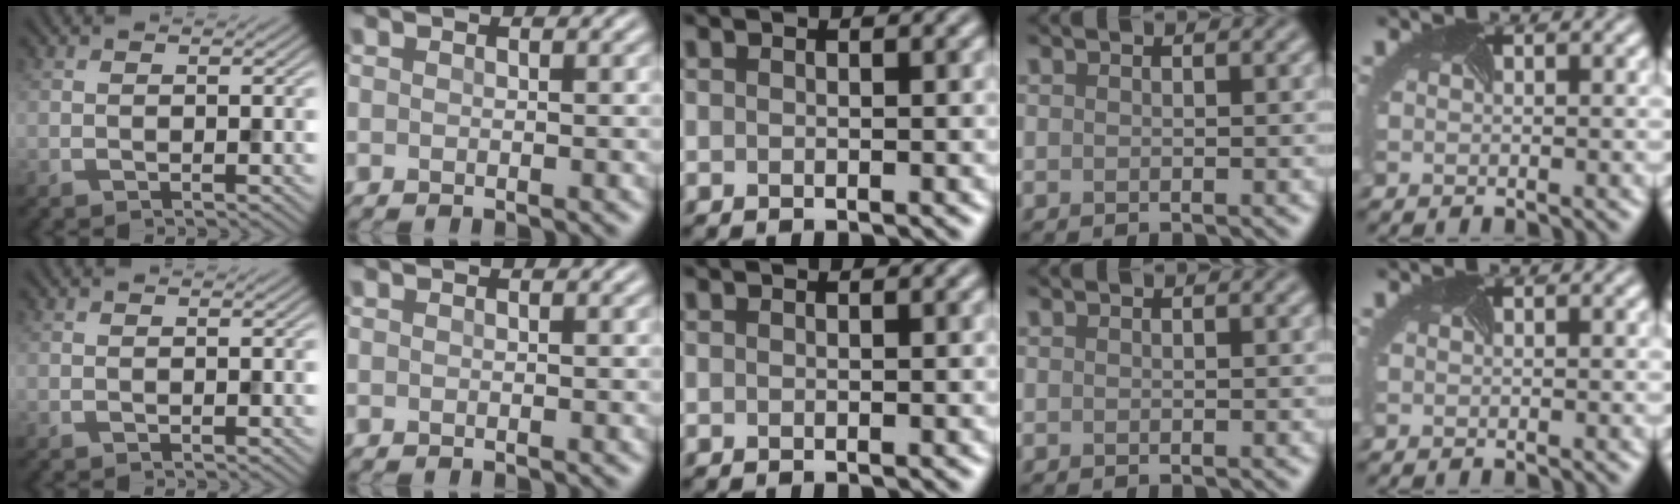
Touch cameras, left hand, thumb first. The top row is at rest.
{}